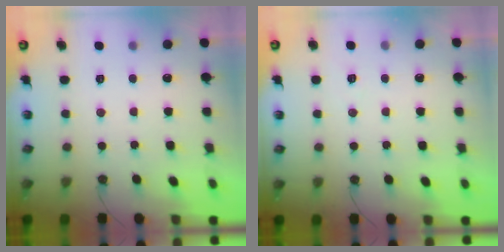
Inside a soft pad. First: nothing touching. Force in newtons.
{"total": 5.9, "press": 3.8, "slide": 4.5}